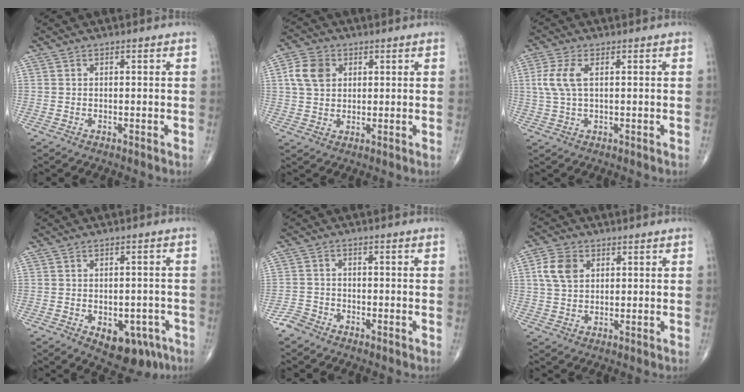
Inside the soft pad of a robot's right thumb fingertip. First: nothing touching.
{"total": 6.8, "force": [1.9, 5.2, 3.9], "torque": [-0.063, 0.003, 0.033]}
{"total": 5.5, "force": [1.2, 2.4, 4.8], "torque": [-0.126, 0.010, 0.024]}
{"total": 10.2, "force": [-4.8, 6.1, 6.6], "torque": [-0.055, 0.021, -0.053]}
{"total": 3.0, "force": [-2.4, 1.7, 0.3], "torque": [-0.003, 0.009, -0.052]}
{"total": 6.3, "force": [1.8, 4.5, 4.0], "torque": [-0.071, 0.002, 0.031]}